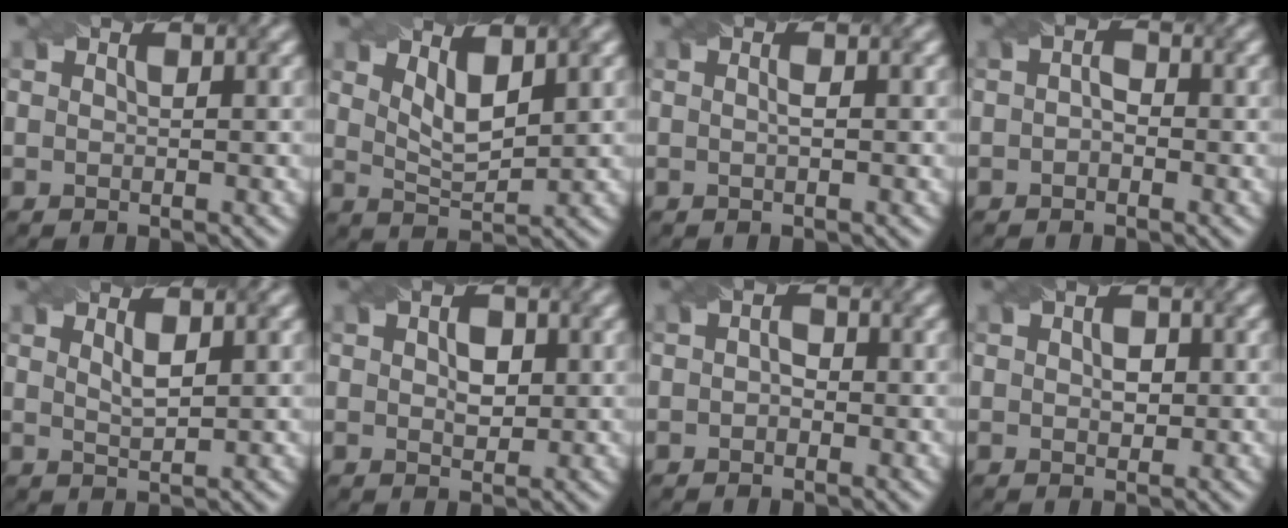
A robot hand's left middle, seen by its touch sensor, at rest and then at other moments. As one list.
[{"total": 3.0, "force": [1.6, 1.1, 2.3], "torque": [-0.049, -0.008, 0.033]}, {"total": 0.7, "force": [0.0, 0.1, 0.7], "torque": [-0.013, -0.002, -0.001]}, {"total": 1.3, "force": [-0.3, 0.8, 1.0], "torque": [-0.018, 0.002, -0.008]}, {"total": 1.4, "force": [0.8, 0.3, 1.1], "torque": [-0.023, -0.002, 0.015]}, {"total": 2.1, "force": [0.3, 1.3, 1.6], "torque": [-0.027, 0.001, 0.006]}, {"total": 1.2, "force": [-0.2, 0.9, 0.8], "torque": [-0.015, 0.000, -0.007]}, {"total": 1.4, "force": [0.0, 0.9, 1.0], "torque": [-0.017, 0.001, 0.000]}]